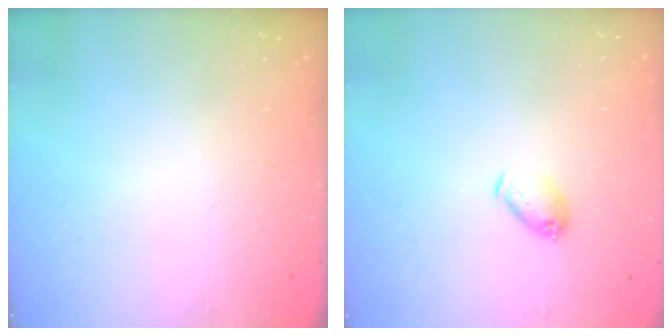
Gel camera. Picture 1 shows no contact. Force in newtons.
{"total": 6.3, "press": 6.3, "slide": 0.5}